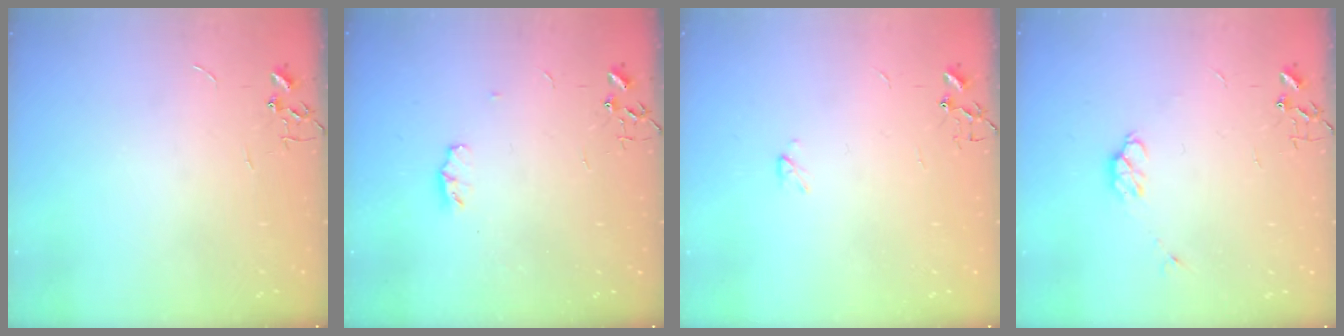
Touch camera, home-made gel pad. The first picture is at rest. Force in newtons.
{"total": 4.4, "press": 4.4, "slide": 0.7}
{"total": 2.3, "press": 2.3, "slide": 0.4}
{"total": 6.2, "press": 6.0, "slide": 1.5}